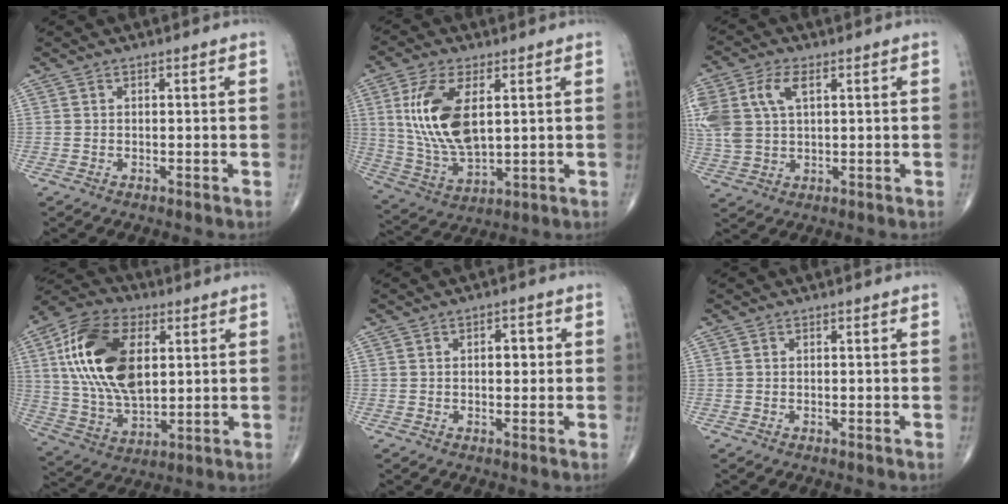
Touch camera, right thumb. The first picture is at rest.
{"total": 14.7, "force": [3.5, 7.2, 12.3], "torque": [-0.247, -0.017, 0.076]}
{"total": 11.5, "force": [3.5, 6.6, 8.8], "torque": [-0.213, 0.009, 0.074]}
{"total": 20.5, "force": [4.8, 11.6, 16.2], "torque": [-0.300, -0.006, 0.084]}
{"total": 3.3, "force": [0.4, 1.9, 2.7], "torque": [-0.025, 0.004, 0.002]}
{"total": 0.0}